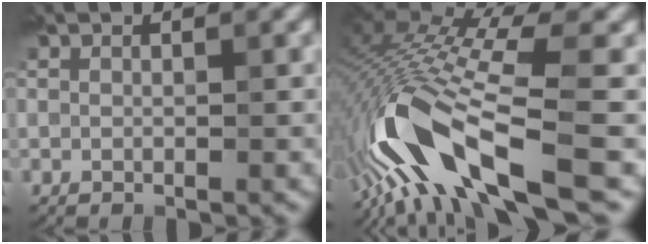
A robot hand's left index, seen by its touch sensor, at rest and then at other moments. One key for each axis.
{"total": 12.5, "fx": -8.0, "fy": 1.9, "fz": 9.4, "tx": -0.218, "ty": -0.019, "tz": -0.089}